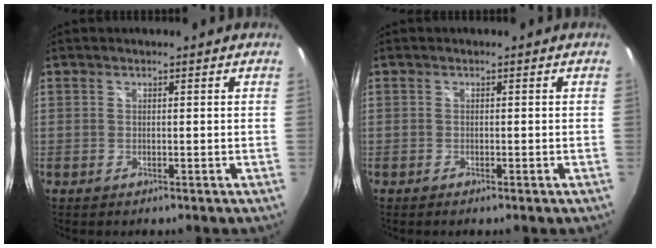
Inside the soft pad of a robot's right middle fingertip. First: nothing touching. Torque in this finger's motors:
{"motor_torque": [-0.39, -0.03, 0.04, -0.01]}